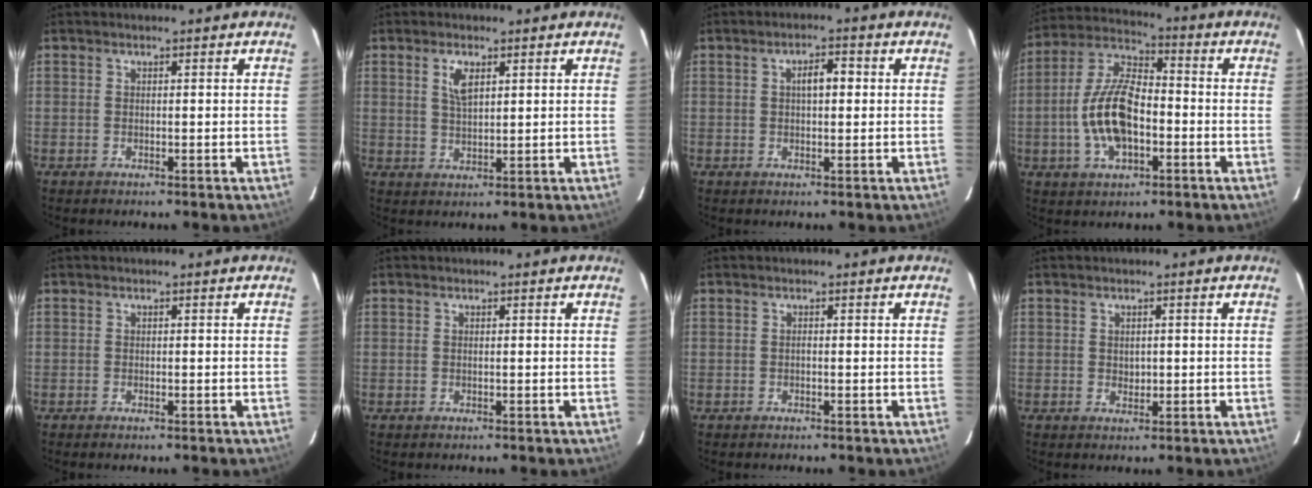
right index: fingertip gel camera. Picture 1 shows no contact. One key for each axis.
{"total": 3.8, "fx": 1.7, "fy": 1.6, "fz": 3.0, "tx": -0.056, "ty": 0.002, "tz": 0.034}
{"total": 3.5, "fx": 0.6, "fy": 1.5, "fz": 3.1, "tx": -0.052, "ty": 0.012, "tz": 0.010}
{"total": 13.6, "fx": -3.2, "fy": 6.6, "fz": 11.5, "tx": -0.239, "ty": 0.009, "tz": -0.058}
{"total": 0.6, "fx": -0.5, "fy": 0.2, "fz": 0.3, "tx": -0.007, "ty": -0.001, "tz": -0.010}
{"total": 0.0}
{"total": 0.0}
{"total": 1.7, "fx": 0.1, "fy": 1.4, "fz": 0.9, "tx": -0.012, "ty": 0.001, "tz": 0.004}